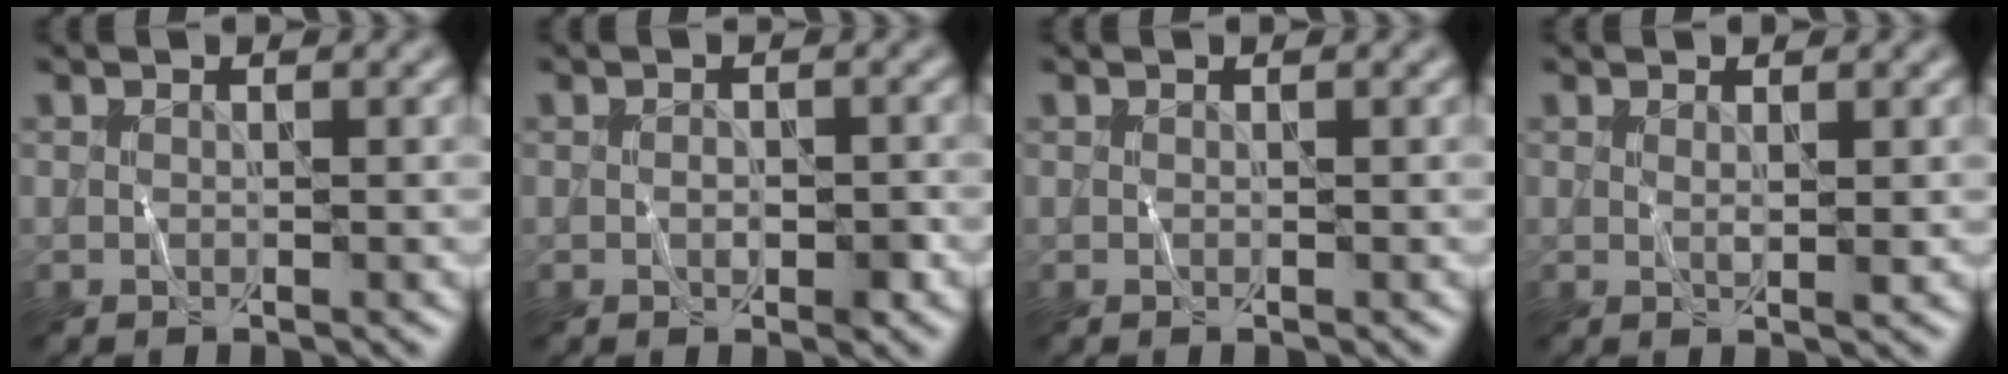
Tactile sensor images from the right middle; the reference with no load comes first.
{"total": 1.9, "force": [-0.4, 1.0, 1.5], "torque": [-0.023, 0.000, -0.007]}
{"total": 0.0}
{"total": 1.0, "force": [0.4, 0.1, 0.9], "torque": [-0.015, -0.003, 0.006]}